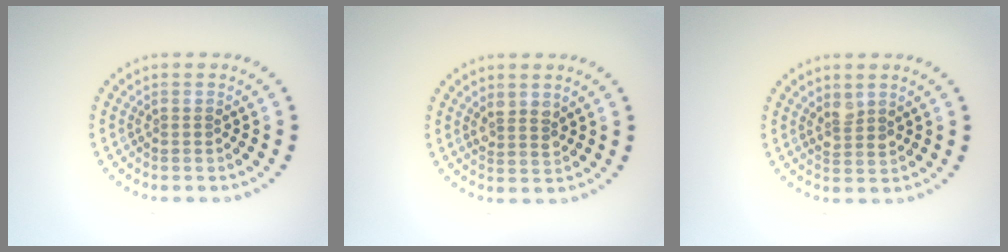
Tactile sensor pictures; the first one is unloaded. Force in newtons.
{"total": 1.8, "press": 1.5, "slide": 0.9}
{"total": 1.5, "press": 1.3, "slide": 0.8}